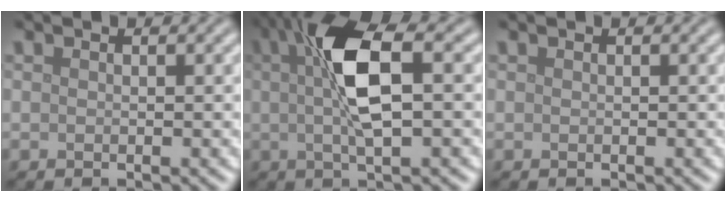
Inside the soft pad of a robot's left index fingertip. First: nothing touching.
{"total": 6.9, "force": [1.3, 1.9, 6.5], "torque": [-0.123, 0.011, 0.021]}
{"total": 0.0}